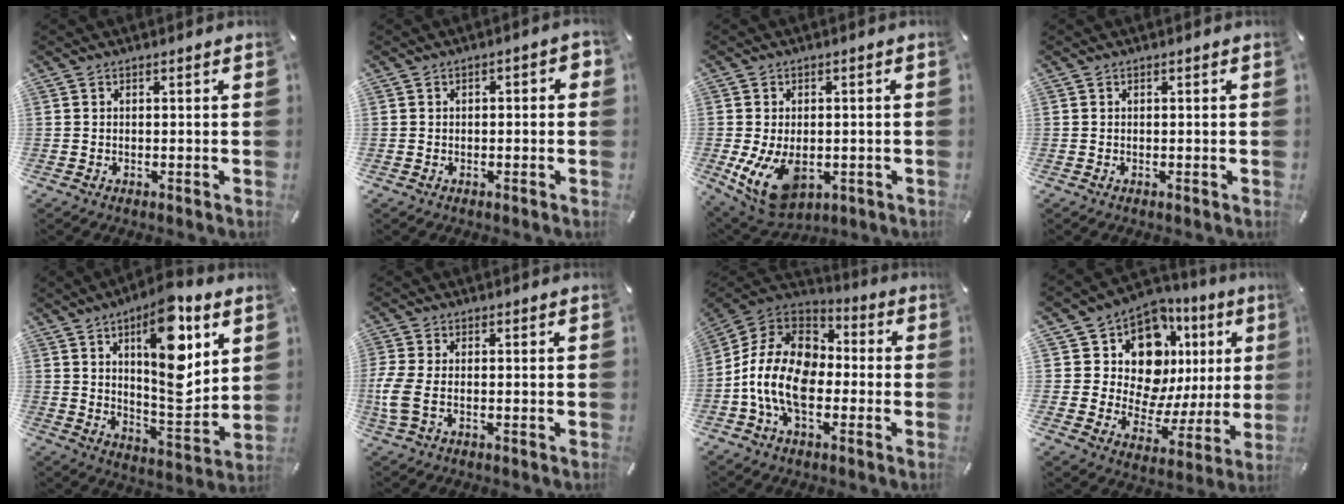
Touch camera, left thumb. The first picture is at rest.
{"total": 1.9, "force": [-1.0, 1.2, 1.0], "torque": [-0.014, 0.009, -0.021]}
{"total": 11.0, "force": [-2.6, 7.2, 7.9], "torque": [-0.152, -0.003, -0.040]}
{"total": 0.0}
{"total": 17.4, "force": [7.8, 6.7, 14.0], "torque": [-0.210, -0.038, 0.122]}
{"total": 5.4, "force": [-0.8, 2.3, 4.8], "torque": [-0.114, -0.010, -0.016]}
{"total": 15.4, "force": [-5.5, 10.0, 10.3], "torque": [-0.220, 0.036, -0.105]}
{"total": 15.1, "force": [7.2, 10.3, 8.3], "torque": [-0.134, -0.066, 0.128]}